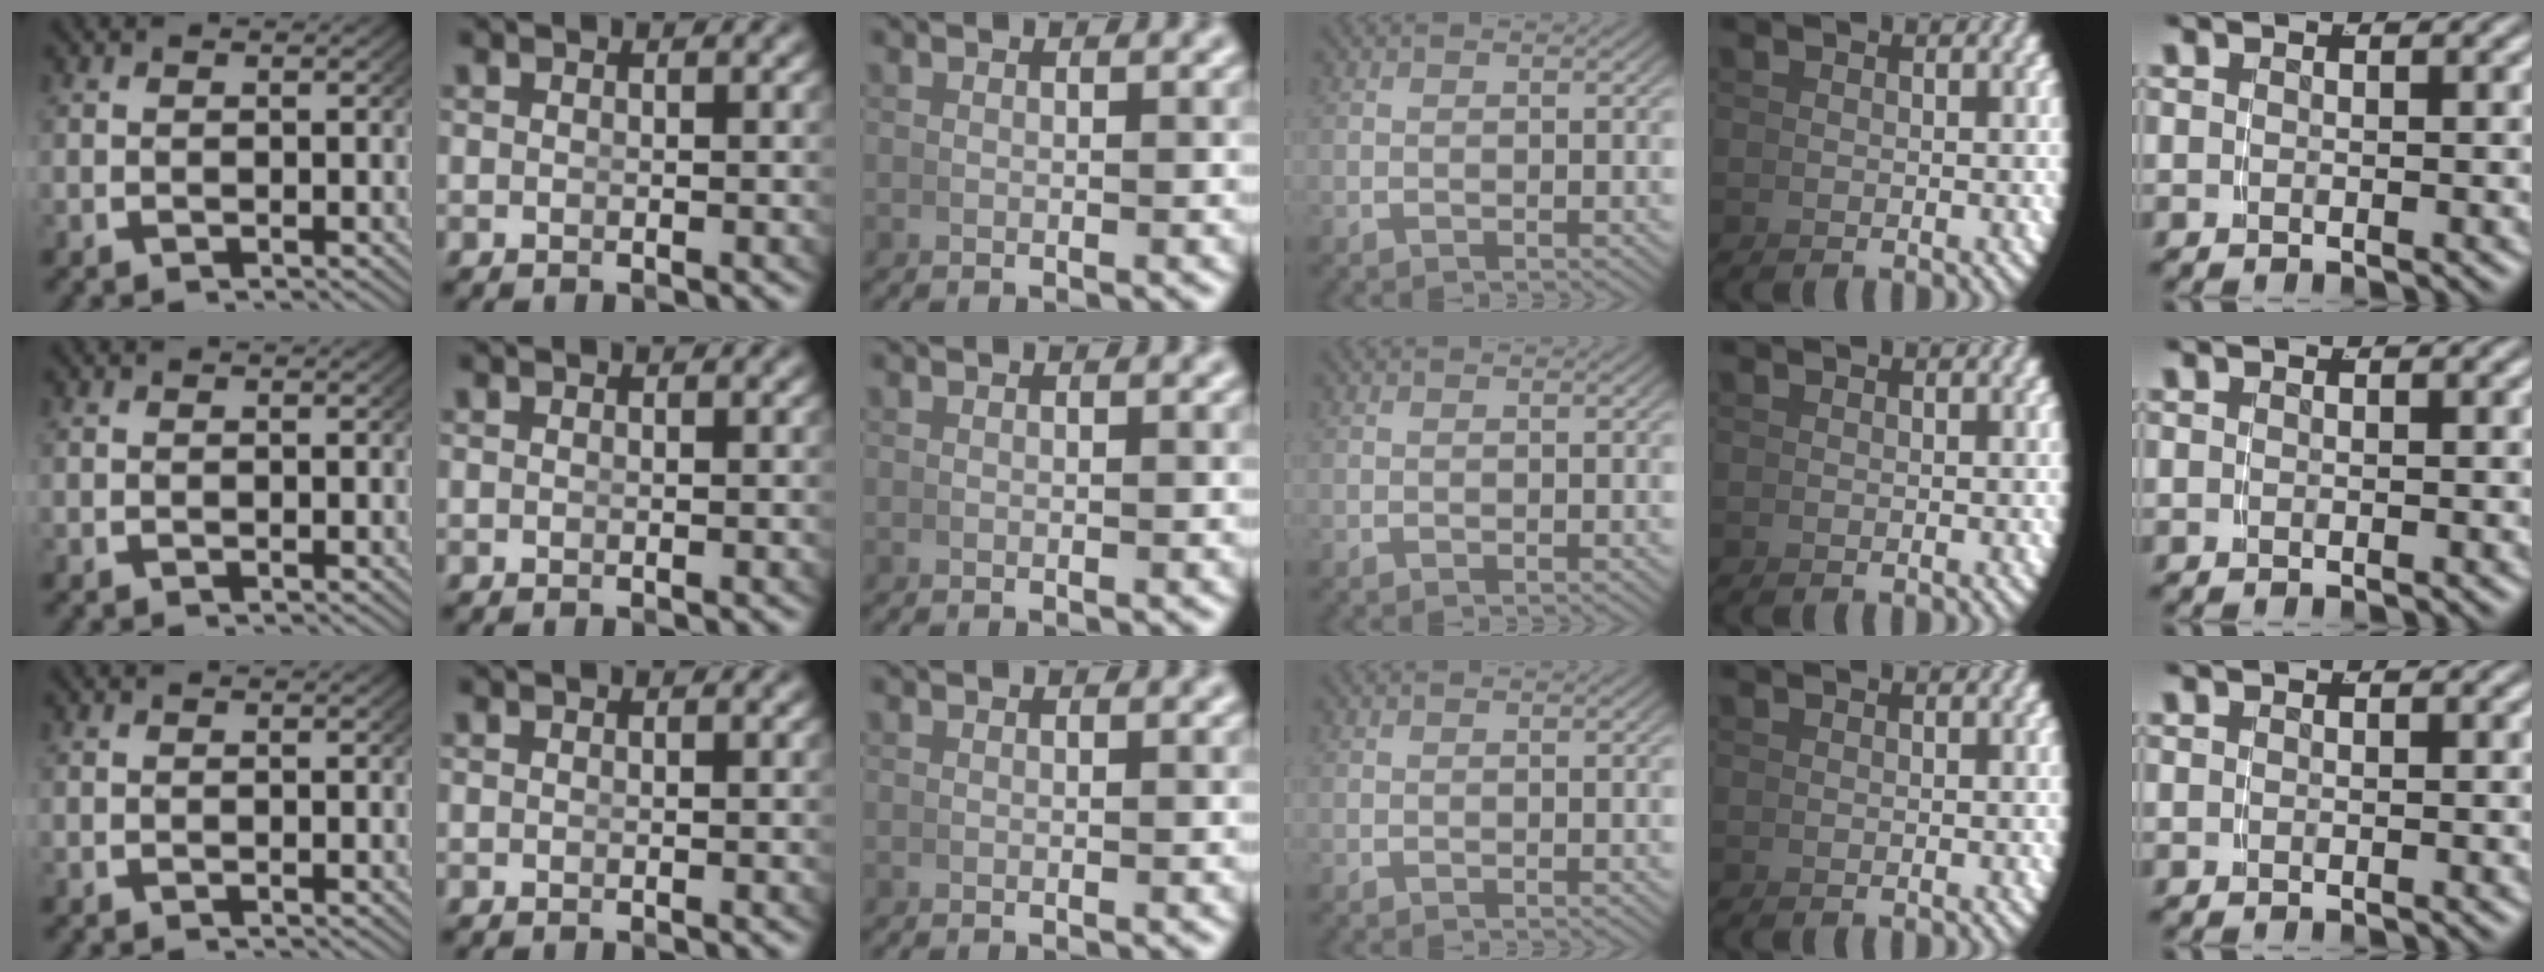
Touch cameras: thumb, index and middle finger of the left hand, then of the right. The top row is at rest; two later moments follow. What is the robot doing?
{"motion": "lift_and_place", "object": "dispenser bottle"}